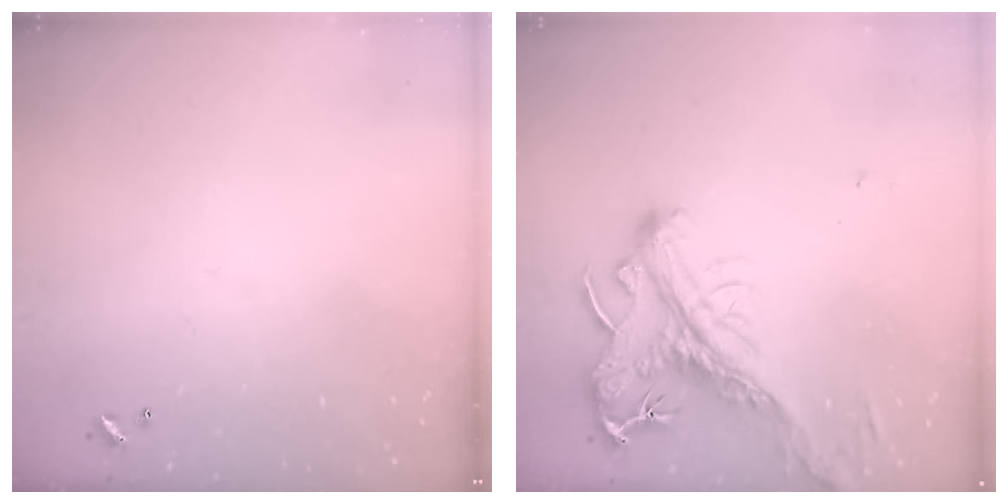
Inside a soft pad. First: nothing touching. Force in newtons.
{"total": 2.6, "press": 2.2, "slide": 1.4}